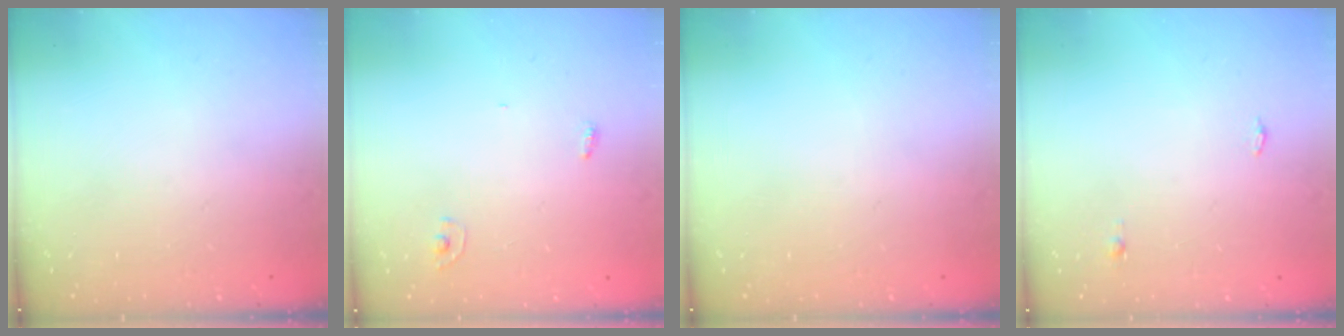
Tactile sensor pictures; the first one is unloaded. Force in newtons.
{"total": 2.8, "press": 2.8, "slide": 0.1}
{"total": 0.0}
{"total": 7.6, "press": 3.3, "slide": 6.8}